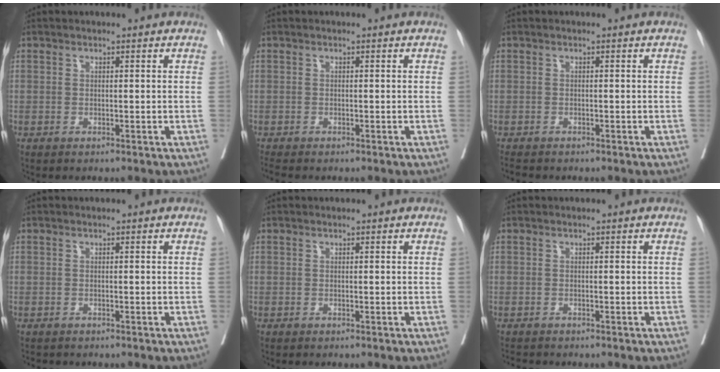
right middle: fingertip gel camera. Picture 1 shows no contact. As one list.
[{"total": 2.2, "force": [-2.0, 0.0, 0.9], "torque": [-0.015, -0.004, -0.032]}, {"total": 2.6, "force": [-2.3, 0.5, 0.9], "torque": [-0.020, -0.007, -0.033]}, {"total": 0.9, "force": [-0.8, 0.3, 0.2], "torque": [-0.009, -0.001, -0.010]}, {"total": 0.0}, {"total": 2.1, "force": [-2.0, 0.3, 0.6], "torque": [-0.013, -0.005, -0.028]}]